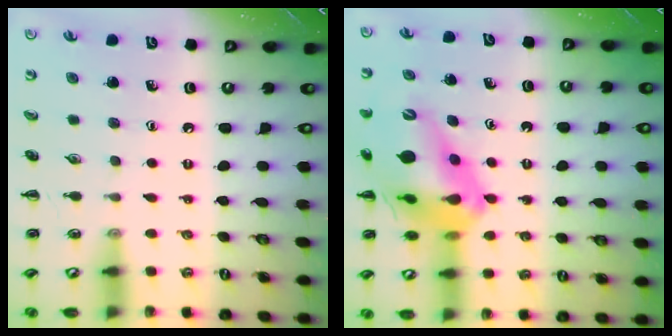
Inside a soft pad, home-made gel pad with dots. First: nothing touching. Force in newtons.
{"total": 20.0, "press": 19.5, "slide": 4.4}